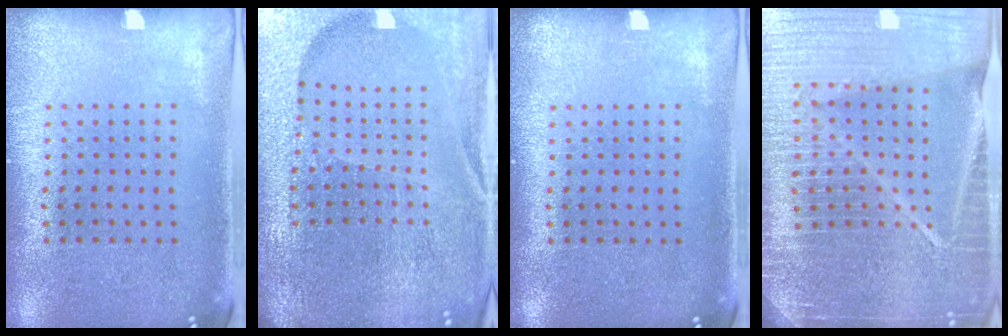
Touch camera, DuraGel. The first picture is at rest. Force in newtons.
{"total": 5.4, "press": 5.0, "slide": 2.1}
{"total": 0.0}
{"total": 6.6, "press": 5.7, "slide": 3.4}